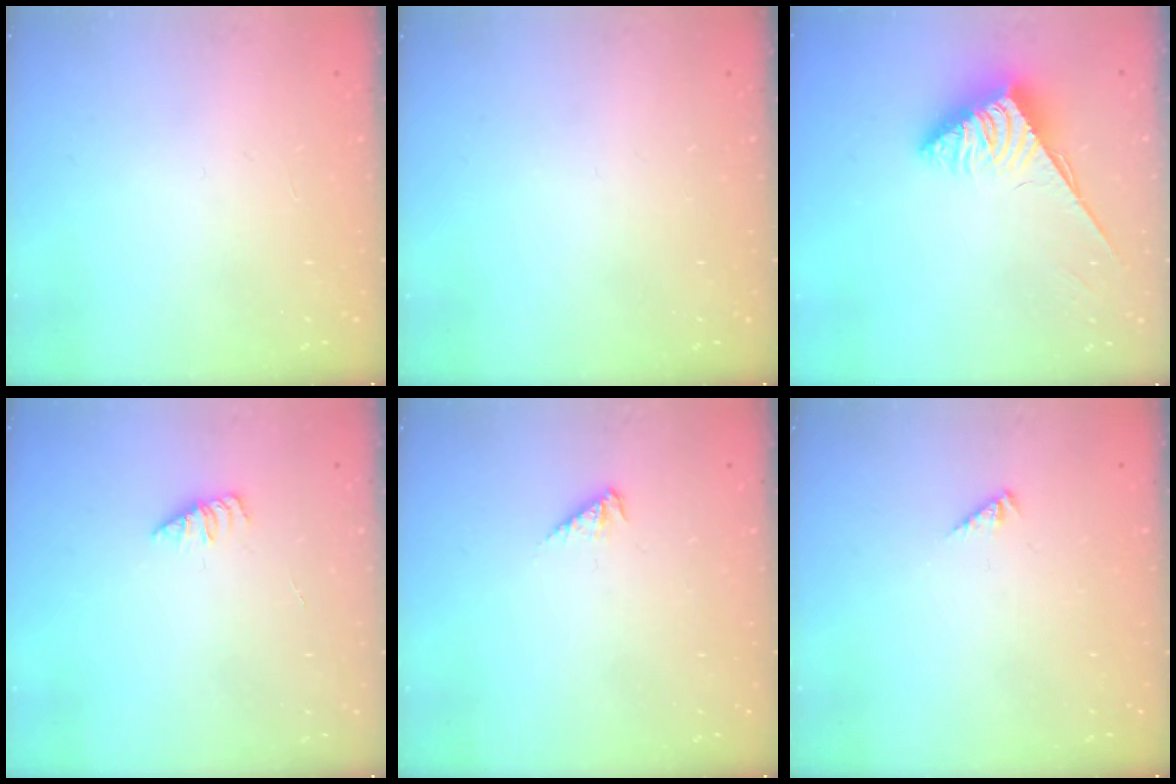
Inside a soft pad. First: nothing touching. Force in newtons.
{"total": 0.0}
{"total": 3.8, "press": 3.8, "slide": 0.5}
{"total": 1.3, "press": 1.3, "slide": 0.2}
{"total": 3.0, "press": 2.9, "slide": 0.6}
{"total": 1.0, "press": 1.0, "slide": 0.3}